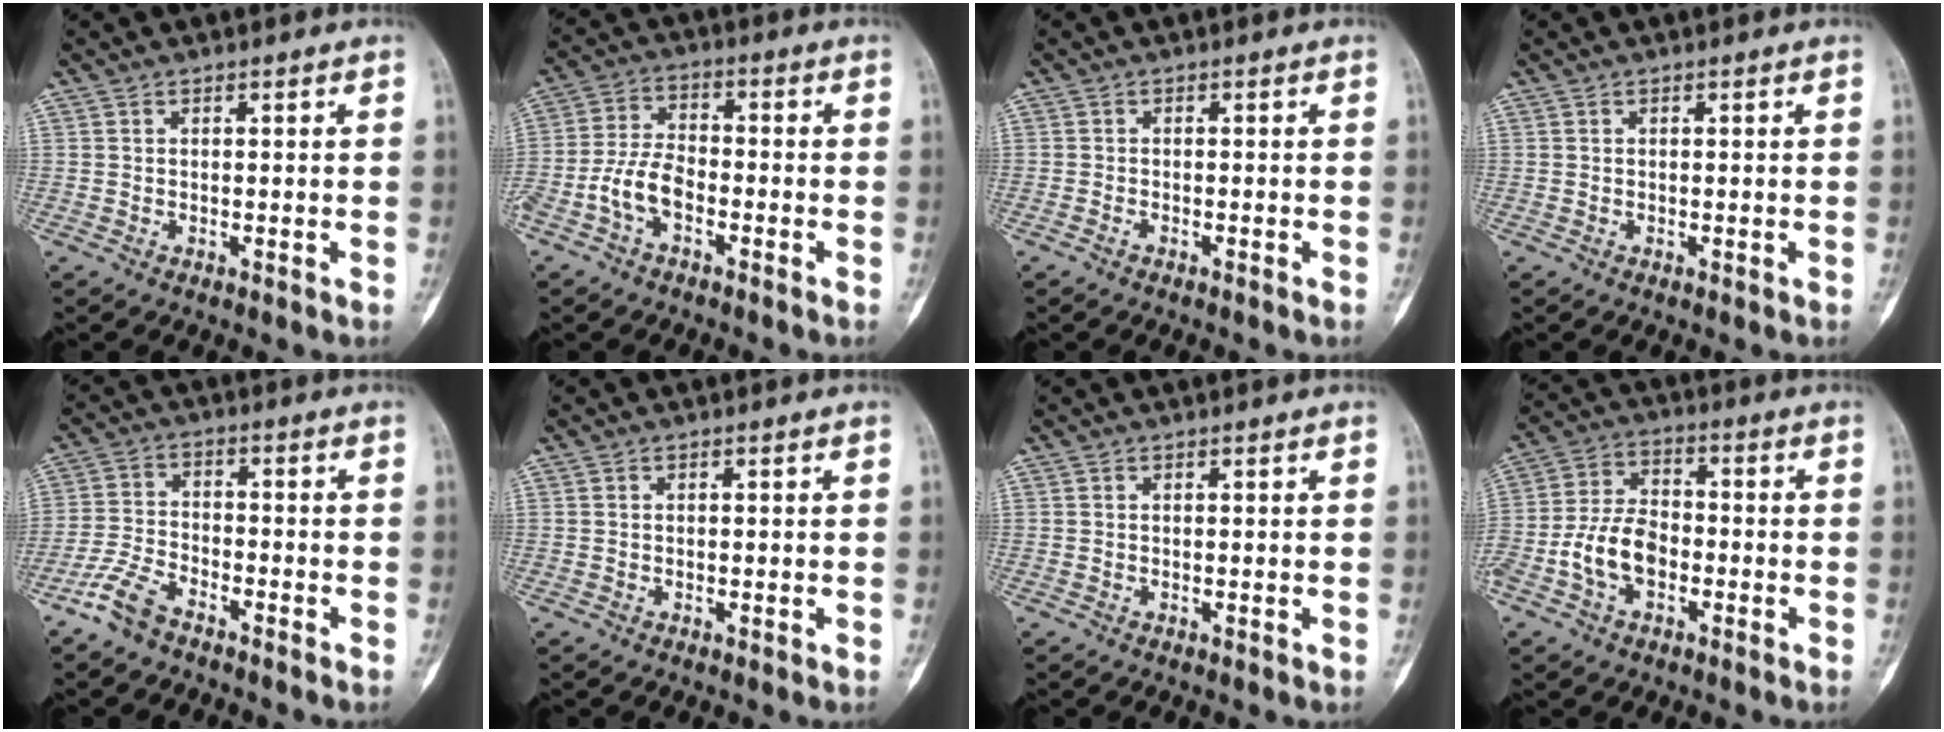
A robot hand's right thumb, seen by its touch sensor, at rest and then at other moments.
{"total": 7.1, "force": [-3.1, 4.0, 5.0], "torque": [-0.098, 0.031, -0.067]}
{"total": 0.7, "force": [-0.6, 0.2, 0.3], "torque": [-0.008, 0.000, -0.013]}
{"total": 0.0}
{"total": 5.9, "force": [-4.4, 2.5, 3.0], "torque": [-0.067, 0.020, -0.091]}
{"total": 0.0}
{"total": 0.0}
{"total": 9.8, "force": [-3.1, 6.3, 6.8], "torque": [-0.122, 0.036, -0.066]}